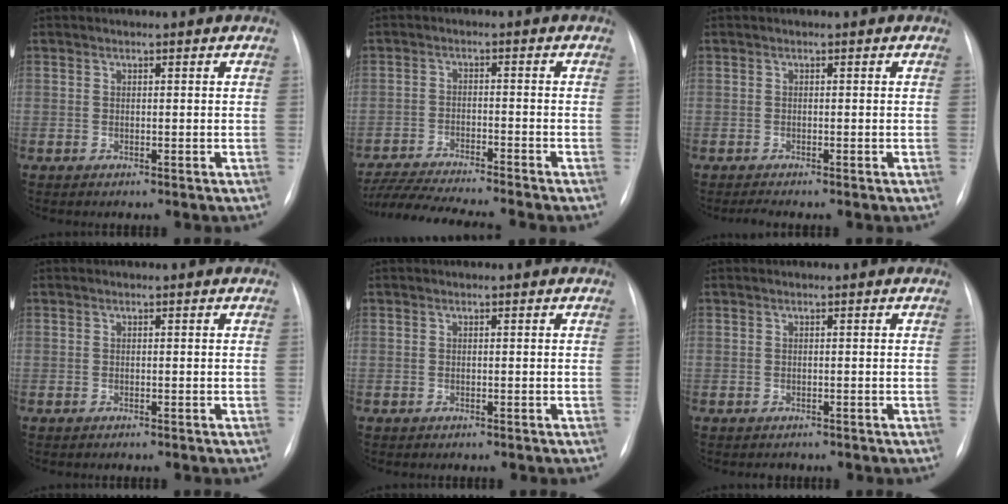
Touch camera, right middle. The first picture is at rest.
{"total": 12.6, "force": [-11.5, -0.6, 5.2], "torque": [-0.083, -0.012, -0.189]}
{"total": 0.9, "force": [-0.8, -0.2, 0.3], "torque": [-0.012, -0.005, -0.014]}
{"total": 0.0}
{"total": 0.0}
{"total": 1.0, "force": [-0.8, 0.5, 0.0], "torque": [-0.004, 0.000, -0.011]}